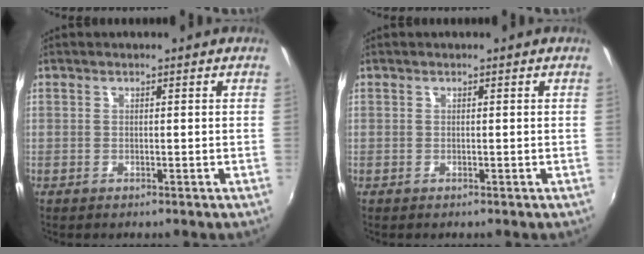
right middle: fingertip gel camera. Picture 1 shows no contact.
{"total": 0.0}